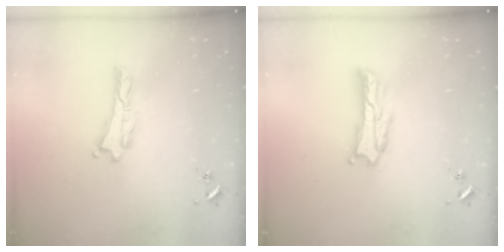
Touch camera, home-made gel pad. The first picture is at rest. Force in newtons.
{"total": 1.7, "press": 1.7, "slide": 0.3}